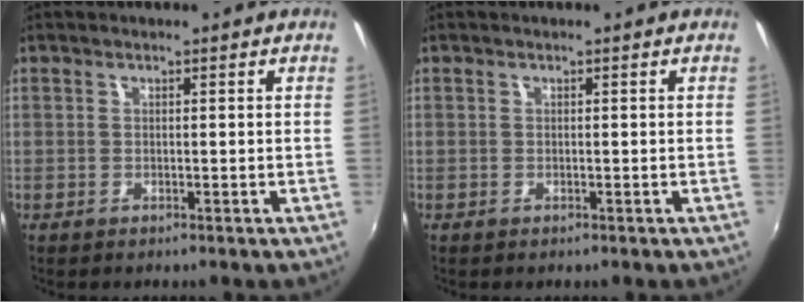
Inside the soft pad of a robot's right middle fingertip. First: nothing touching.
{"total": 0.0}